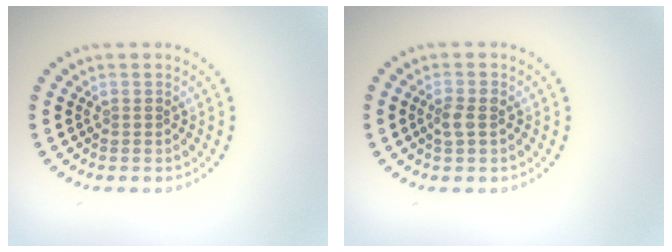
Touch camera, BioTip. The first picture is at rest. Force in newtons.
{"total": 1.5, "press": 1.5, "slide": 0.3}